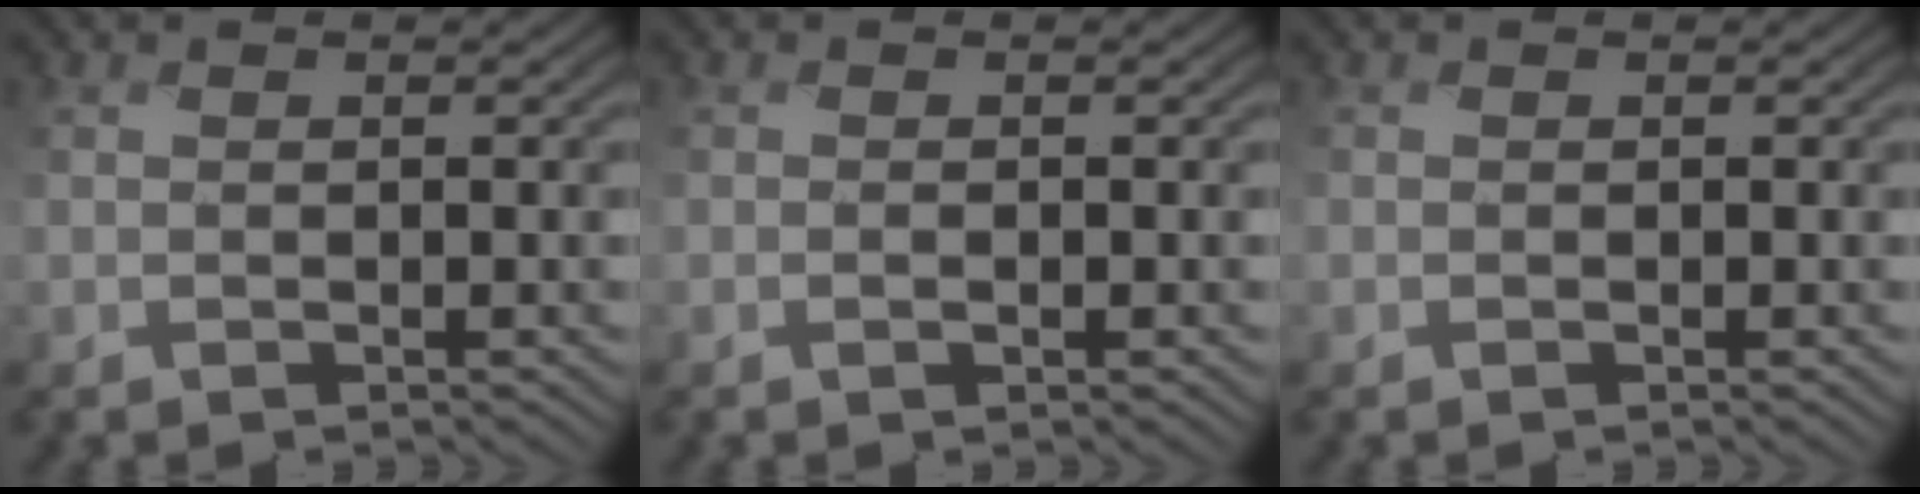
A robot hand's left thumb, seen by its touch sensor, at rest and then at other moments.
{"total": 0.8, "force": [-0.3, 0.2, 0.7], "torque": [-0.015, -0.001, -0.004]}
{"total": 0.0}